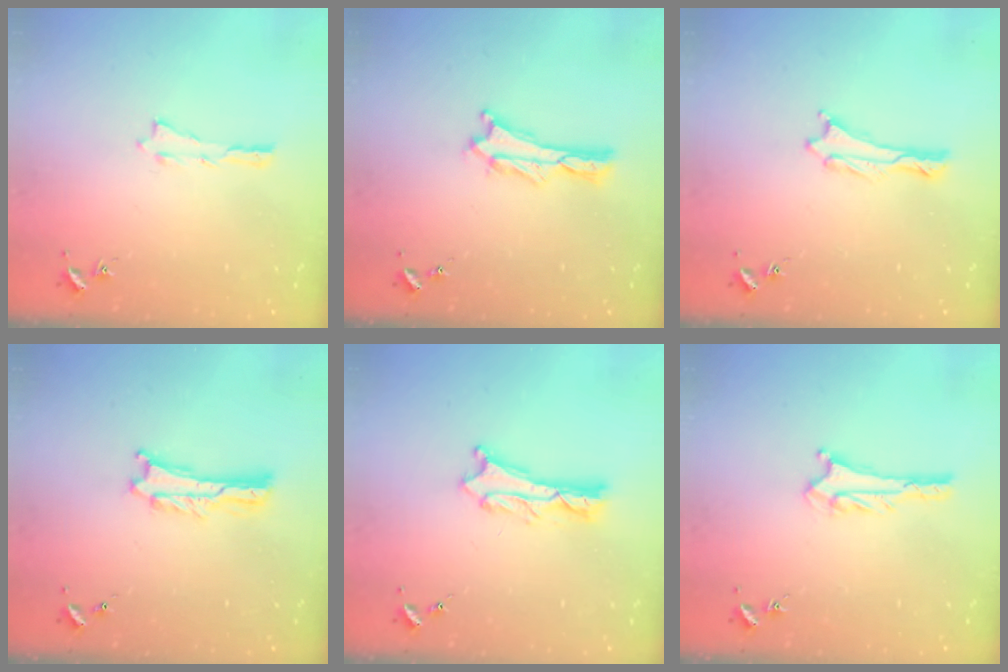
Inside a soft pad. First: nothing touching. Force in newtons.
{"total": 0.9, "press": 0.9, "slide": 0.2}
{"total": 0.0}
{"total": 0.8, "press": 0.8, "slide": 0.2}
{"total": 1.8, "press": 1.8, "slide": 0.2}
{"total": 2.8, "press": 2.8, "slide": 0.2}